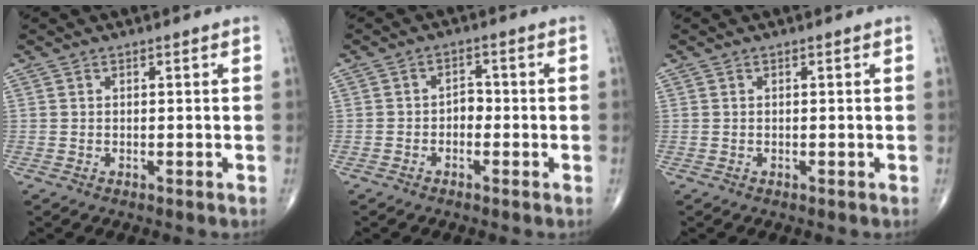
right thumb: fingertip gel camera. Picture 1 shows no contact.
{"total": 2.5, "force": [-0.9, 1.8, 1.5], "torque": [-0.008, 0.014, -0.023]}
{"total": 0.0}